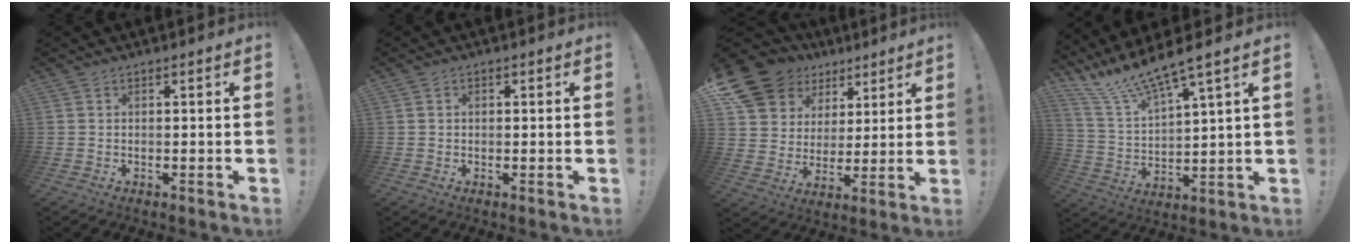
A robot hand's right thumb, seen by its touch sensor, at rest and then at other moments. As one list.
[{"total": 0.7, "force": [0.0, 0.6, 0.4], "torque": [-0.002, 0.002, -0.002]}, {"total": 16.2, "force": [10.1, 11.3, 5.7], "torque": [-0.102, -0.058, 0.208]}, {"total": 12.1, "force": [10.7, 0.8, 5.6], "torque": [-0.126, -0.079, 0.187]}]